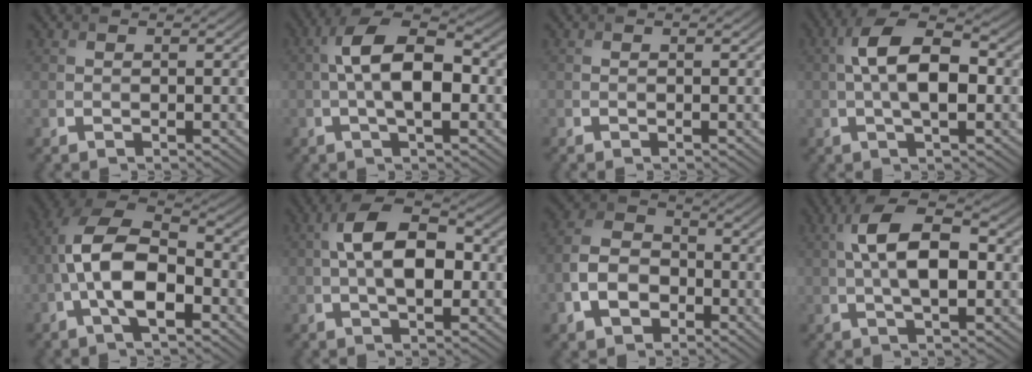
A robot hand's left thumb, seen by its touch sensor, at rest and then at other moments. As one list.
[{"total": 9.3, "force": [-0.4, 4.2, 8.3], "torque": [-0.153, 0.014, -0.016]}, {"total": 0.0}, {"total": 8.8, "force": [-0.1, 3.9, 7.9], "torque": [-0.149, 0.014, -0.011]}, {"total": 12.2, "force": [-3.0, 6.4, 9.9], "torque": [-0.206, 0.006, -0.071]}, {"total": 9.3, "force": [0.2, 5.0, 7.8], "torque": [-0.146, 0.009, -0.004]}, {"total": 8.6, "force": [-3.3, 6.2, 5.0], "torque": [-0.119, -0.010, -0.075]}, {"total": 9.2, "force": [0.4, 4.0, 8.3], "torque": [-0.154, 0.017, -0.003]}]